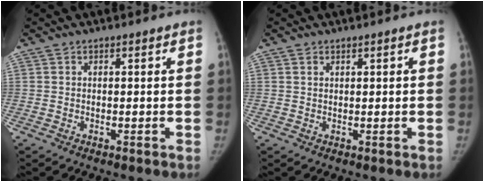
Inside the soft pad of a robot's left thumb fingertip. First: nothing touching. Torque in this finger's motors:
{"motor_torque": [-0.12, -0.13, 0.37, -0.14, -0.06]}